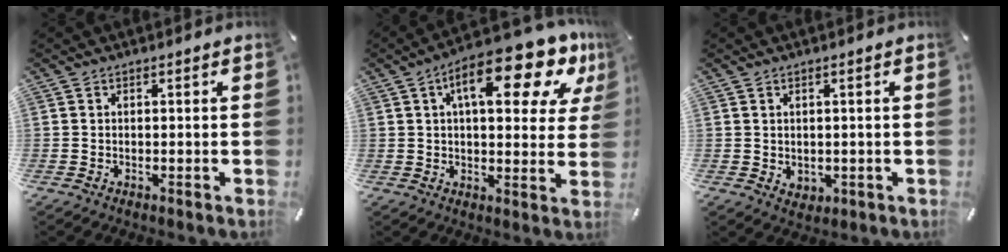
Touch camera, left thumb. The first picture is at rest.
{"total": 18.3, "force": [9.6, 7.0, 14.0], "torque": [-0.198, -0.051, 0.147]}
{"total": 2.1, "force": [0.6, 1.9, 0.4], "torque": [-0.001, 0.000, 0.010]}